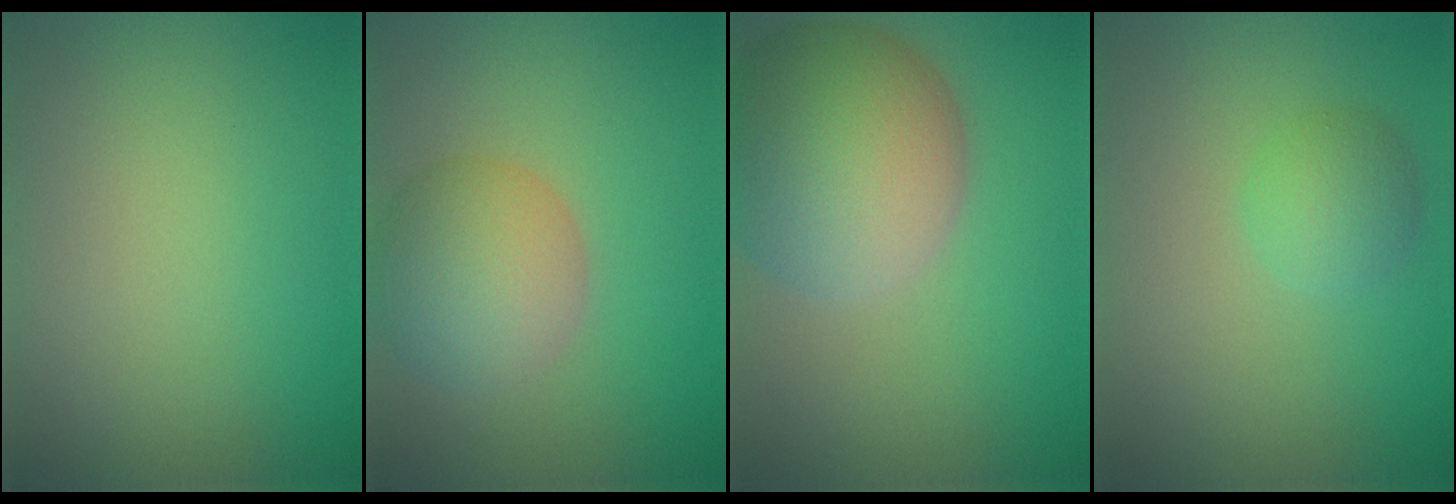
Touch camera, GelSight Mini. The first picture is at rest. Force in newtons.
{"total": 6.0, "press": 6.0, "slide": 0.4}
{"total": 10.7, "press": 10.7, "slide": 0.9}
{"total": 2.4, "press": 2.4, "slide": 0.0}